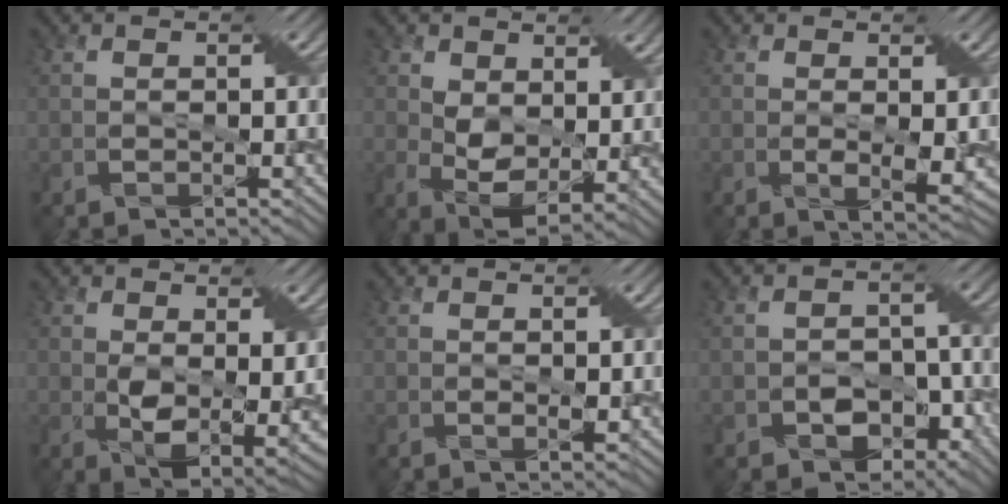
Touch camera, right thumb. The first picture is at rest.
{"total": 5.6, "force": [2.1, 3.4, 4.0], "torque": [-0.080, -0.010, 0.038]}
{"total": 2.6, "force": [0.4, 0.7, 2.5], "torque": [-0.044, -0.009, 0.011]}
{"total": 6.9, "force": [0.4, 3.4, 6.0], "torque": [-0.110, -0.019, 0.019]}
{"total": 1.3, "force": [0.2, 0.7, 1.1], "torque": [-0.017, -0.006, 0.009]}
{"total": 6.7, "force": [-3.7, 4.6, 3.1], "torque": [-0.042, -0.007, -0.057]}